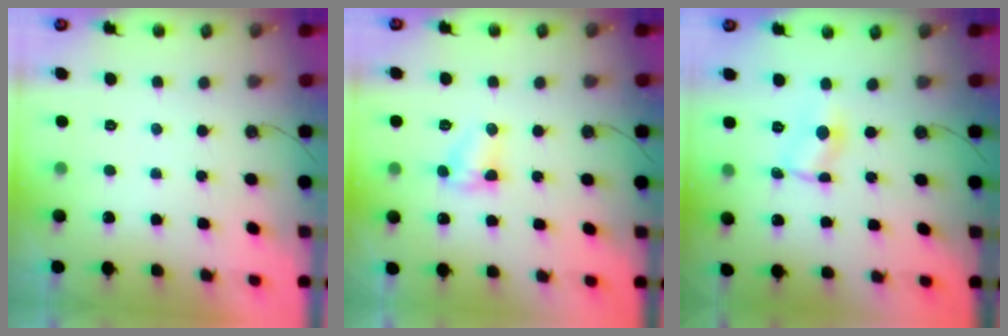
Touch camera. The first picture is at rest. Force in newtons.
{"total": 5.1, "press": 5.1, "slide": 0.5}
{"total": 2.0, "press": 2.0, "slide": 0.1}